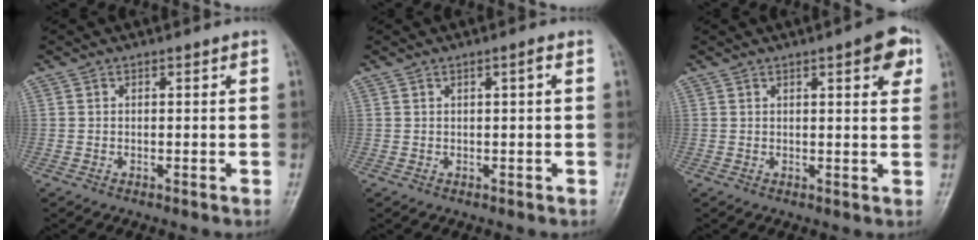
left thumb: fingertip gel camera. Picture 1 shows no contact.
{"total": 1.2, "force": [0.3, 0.0, 1.2], "torque": [-0.023, 0.002, 0.006]}
{"total": 5.8, "force": [2.7, 1.5, 4.9], "torque": [-0.048, -0.006, 0.029]}